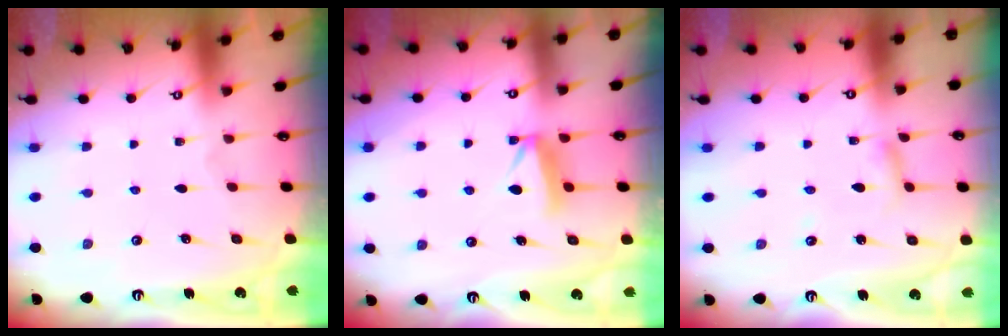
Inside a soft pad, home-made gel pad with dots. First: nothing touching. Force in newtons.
{"total": 8.0, "press": 8.0, "slide": 0.4}
{"total": 2.7, "press": 2.7, "slide": 0.2}